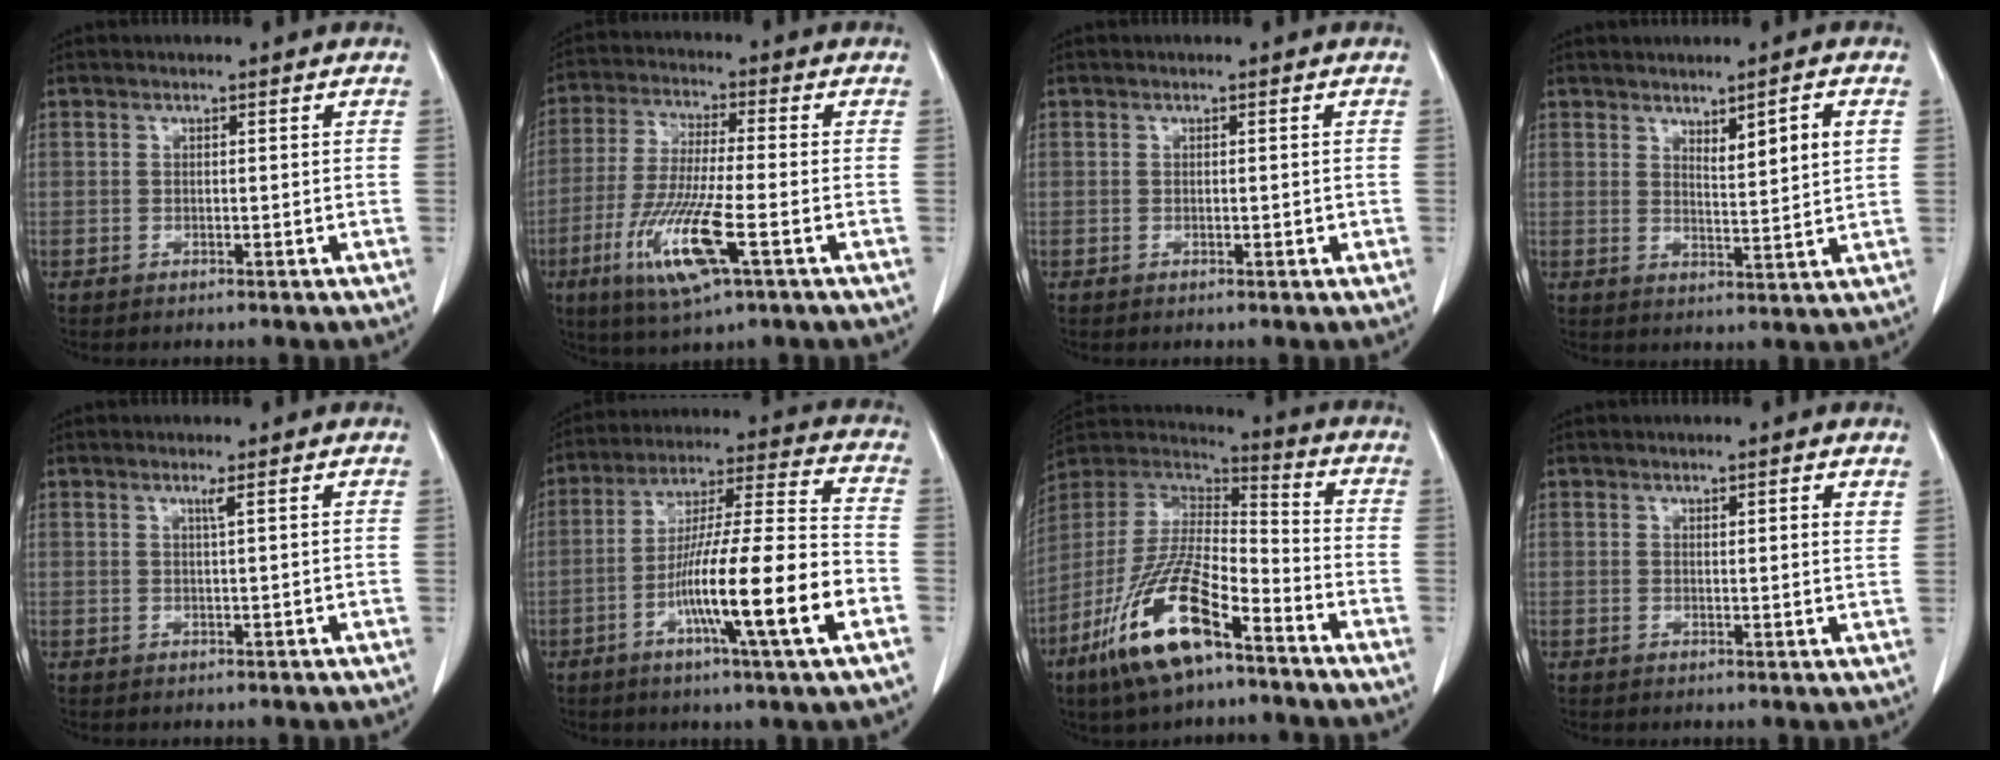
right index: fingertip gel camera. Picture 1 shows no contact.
{"total": 12.6, "force": [-4.9, 1.1, 11.6], "torque": [-0.241, -0.024, -0.087]}
{"total": 0.6, "force": [-0.1, 0.3, 0.5], "torque": [-0.010, 0.000, 0.001]}
{"total": 5.2, "force": [2.3, 0.2, 4.7], "torque": [-0.076, -0.006, 0.042]}
{"total": 1.0, "force": [0.5, -0.4, 0.8], "torque": [-0.023, -0.006, 0.013]}
{"total": 17.4, "force": [-6.2, 0.0, 16.3], "torque": [-0.283, -0.006, -0.105]}
{"total": 17.8, "force": [-10.1, 4.6, 13.9], "torque": [-0.292, -0.018, -0.186]}
{"total": 1.3, "force": [0.7, 0.1, 1.1], "torque": [-0.020, 0.001, 0.009]}